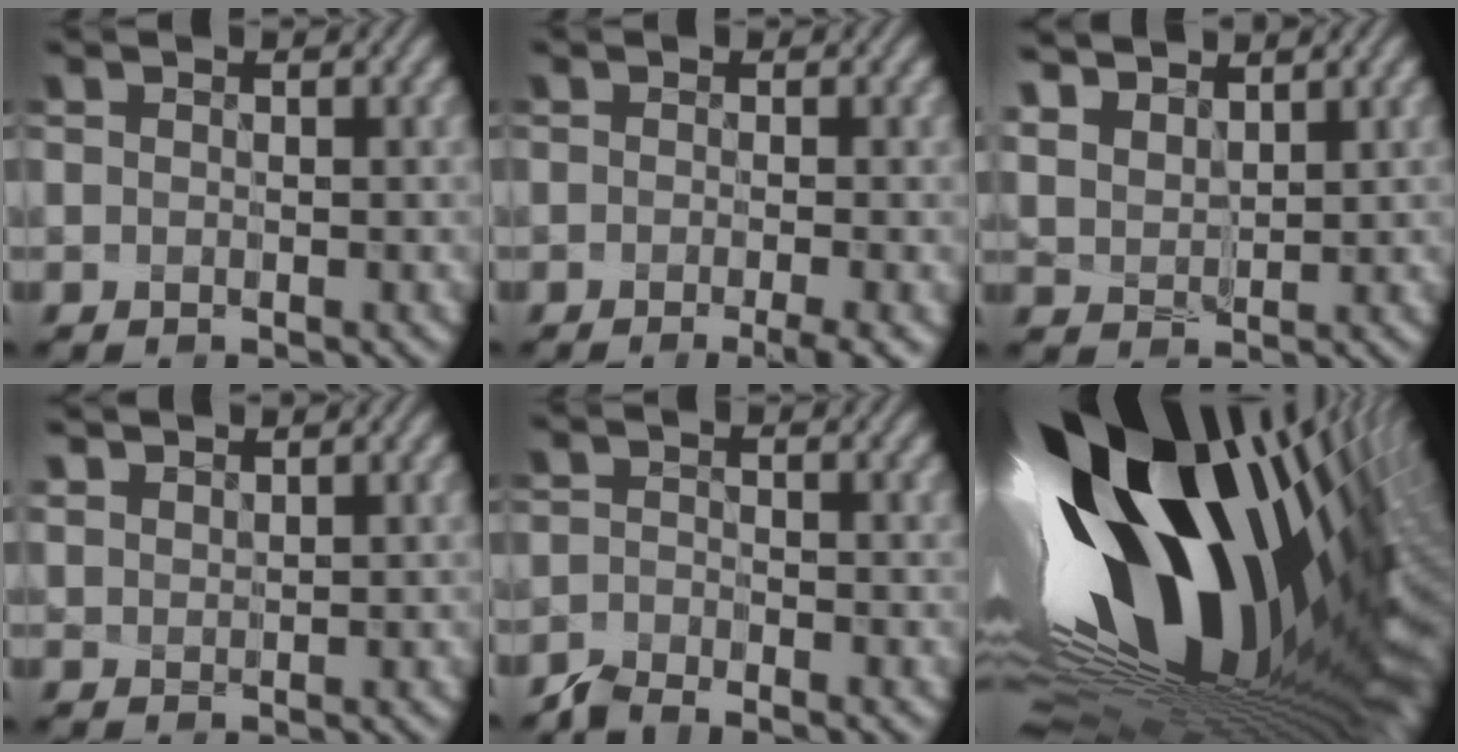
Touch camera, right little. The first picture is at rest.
{"total": 3.4, "force": [-1.7, 0.7, 2.9], "torque": [-0.041, -0.006, -0.022]}
{"total": 5.2, "force": [3.7, 3.1, 2.0], "torque": [-0.080, 0.023, 0.070]}
{"total": 2.0, "force": [1.6, 1.1, 0.7], "torque": [-0.021, 0.022, 0.025]}
{"total": 2.6, "force": [-2.6, -0.2, -0.2], "torque": [-0.002, 0.000, -0.052]}
{"total": 19.6, "force": [4.9, 9.6, 16.5], "torque": [-0.282, -0.020, 0.081]}